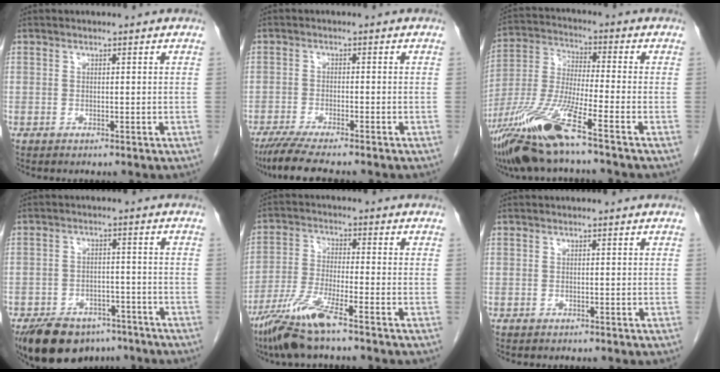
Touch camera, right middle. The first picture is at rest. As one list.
[{"total": 7.6, "force": [-6.3, 0.2, 4.1], "torque": [-0.069, -0.022, -0.105]}, {"total": 14.0, "force": [-8.9, 0.2, 10.7], "torque": [-0.228, -0.028, -0.172]}, {"total": 12.1, "force": [-9.1, 6.3, 5.0], "torque": [-0.089, -0.001, -0.137]}, {"total": 8.3, "force": [-5.9, -0.1, 5.9], "torque": [-0.124, -0.025, -0.117]}, {"total": 0.0}]